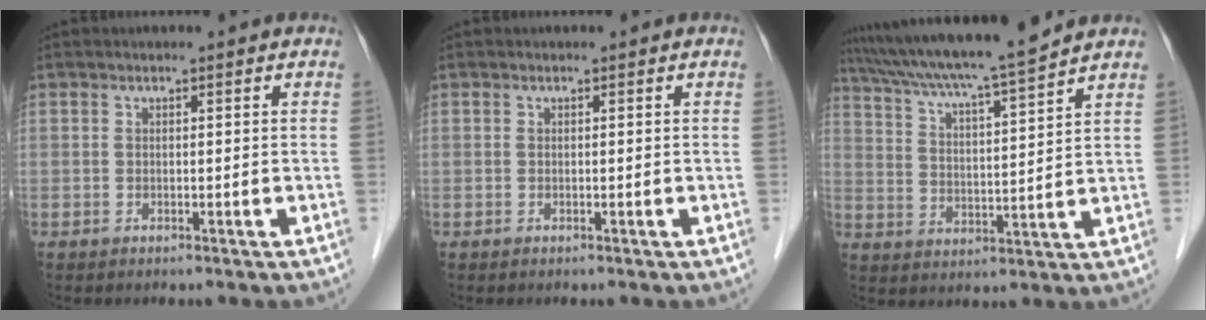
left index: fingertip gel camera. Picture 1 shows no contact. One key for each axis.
{"total": 0.0}
{"total": 14.8, "fx": 13.1, "fy": -1.0, "fz": 6.9, "tx": -0.125, "ty": 0.004, "tz": 0.209}